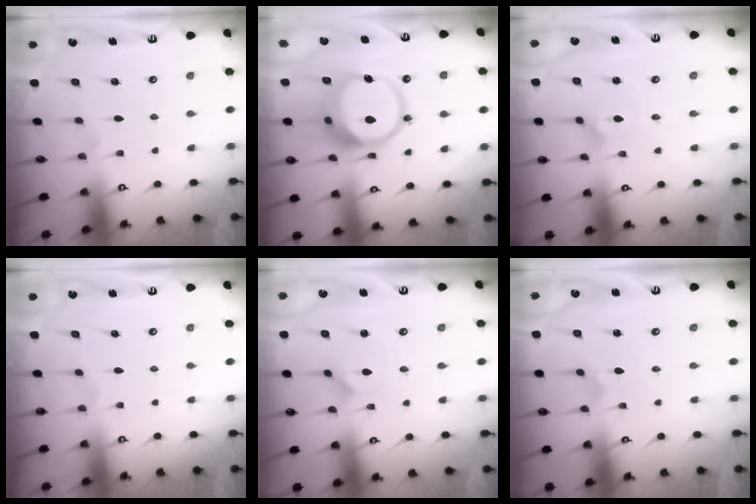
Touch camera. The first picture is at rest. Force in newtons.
{"total": 14.3, "press": 14.2, "slide": 1.9}
{"total": 1.8, "press": 1.8, "slide": 0.1}
{"total": 0.0}
{"total": 2.0, "press": 2.0, "slide": 0.4}
{"total": 1.8, "press": 1.7, "slide": 0.1}